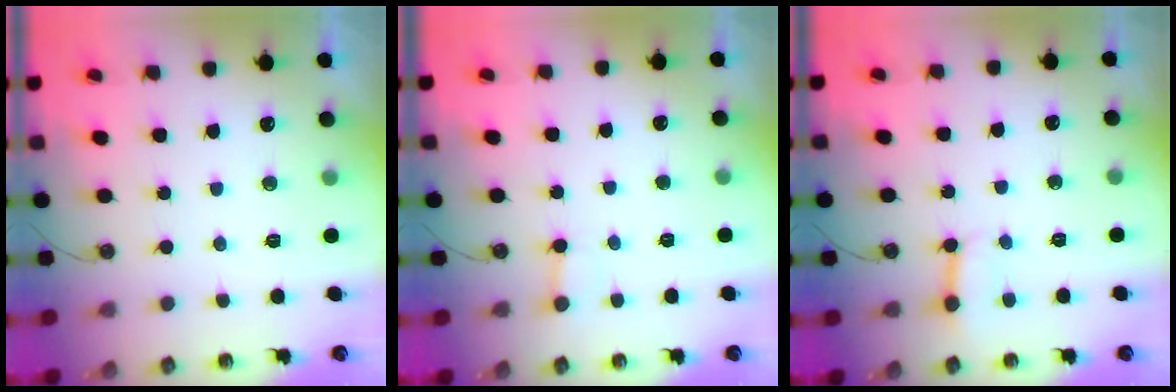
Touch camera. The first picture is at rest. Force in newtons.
{"total": 2.2, "press": 2.2, "slide": 0.2}
{"total": 3.0, "press": 2.9, "slide": 0.6}